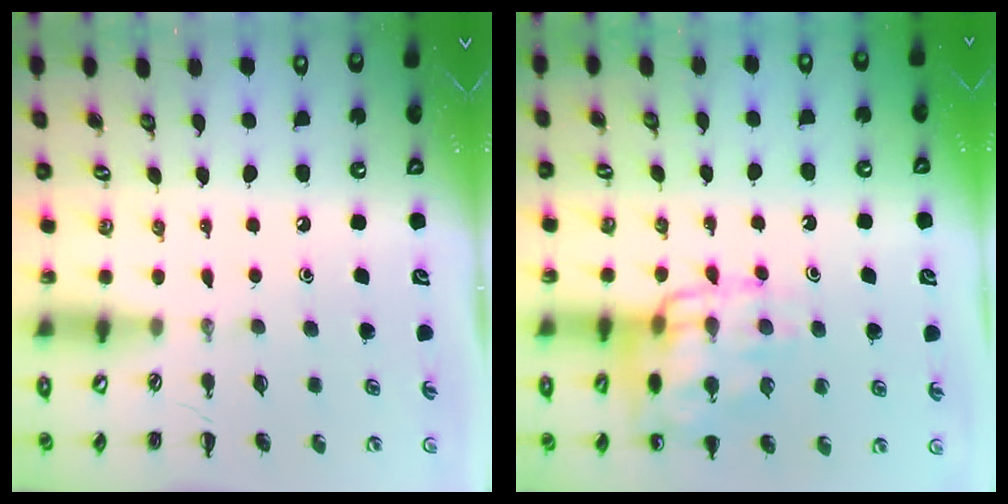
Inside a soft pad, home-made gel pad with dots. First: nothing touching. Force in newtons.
{"total": 15.0, "press": 14.9, "slide": 1.6}